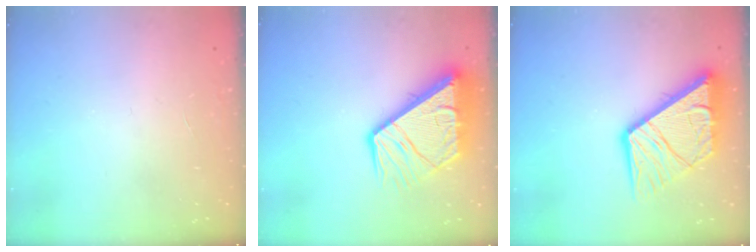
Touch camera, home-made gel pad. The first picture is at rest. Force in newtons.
{"total": 15.2, "press": 15.1, "slide": 1.7}
{"total": 16.7, "press": 16.6, "slide": 1.9}